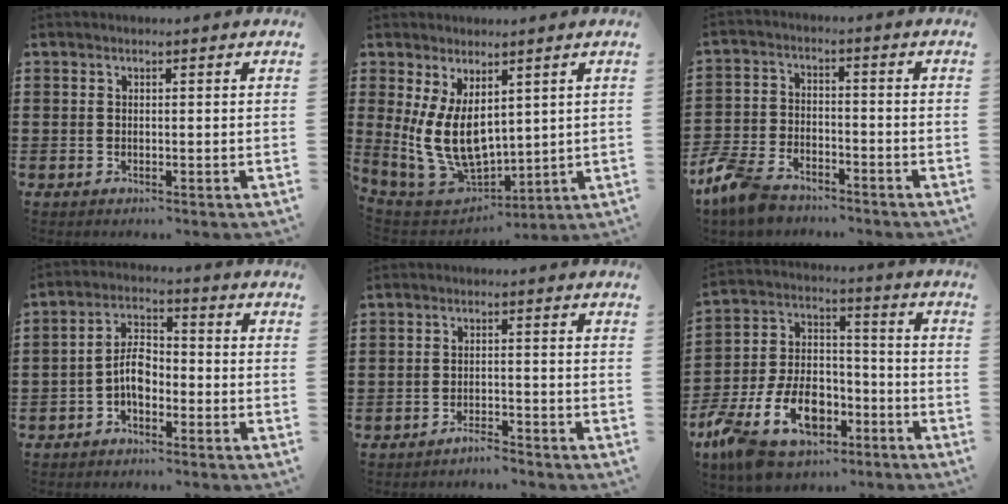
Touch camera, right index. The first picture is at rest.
{"total": 9.9, "force": [2.3, 5.8, 7.7], "torque": [-0.179, -0.017, 0.046]}
{"total": 6.4, "force": [-5.5, 2.1, 2.4], "torque": [-0.078, 0.004, -0.114]}
{"total": 5.3, "force": [-2.0, 2.9, 4.0], "torque": [-0.086, 0.009, -0.041]}
{"total": 2.4, "force": [-2.4, 0.2, 0.3], "torque": [-0.010, 0.002, -0.049]}
{"total": 13.3, "force": [-6.7, 8.4, 7.9], "torque": [-0.185, 0.028, -0.120]}